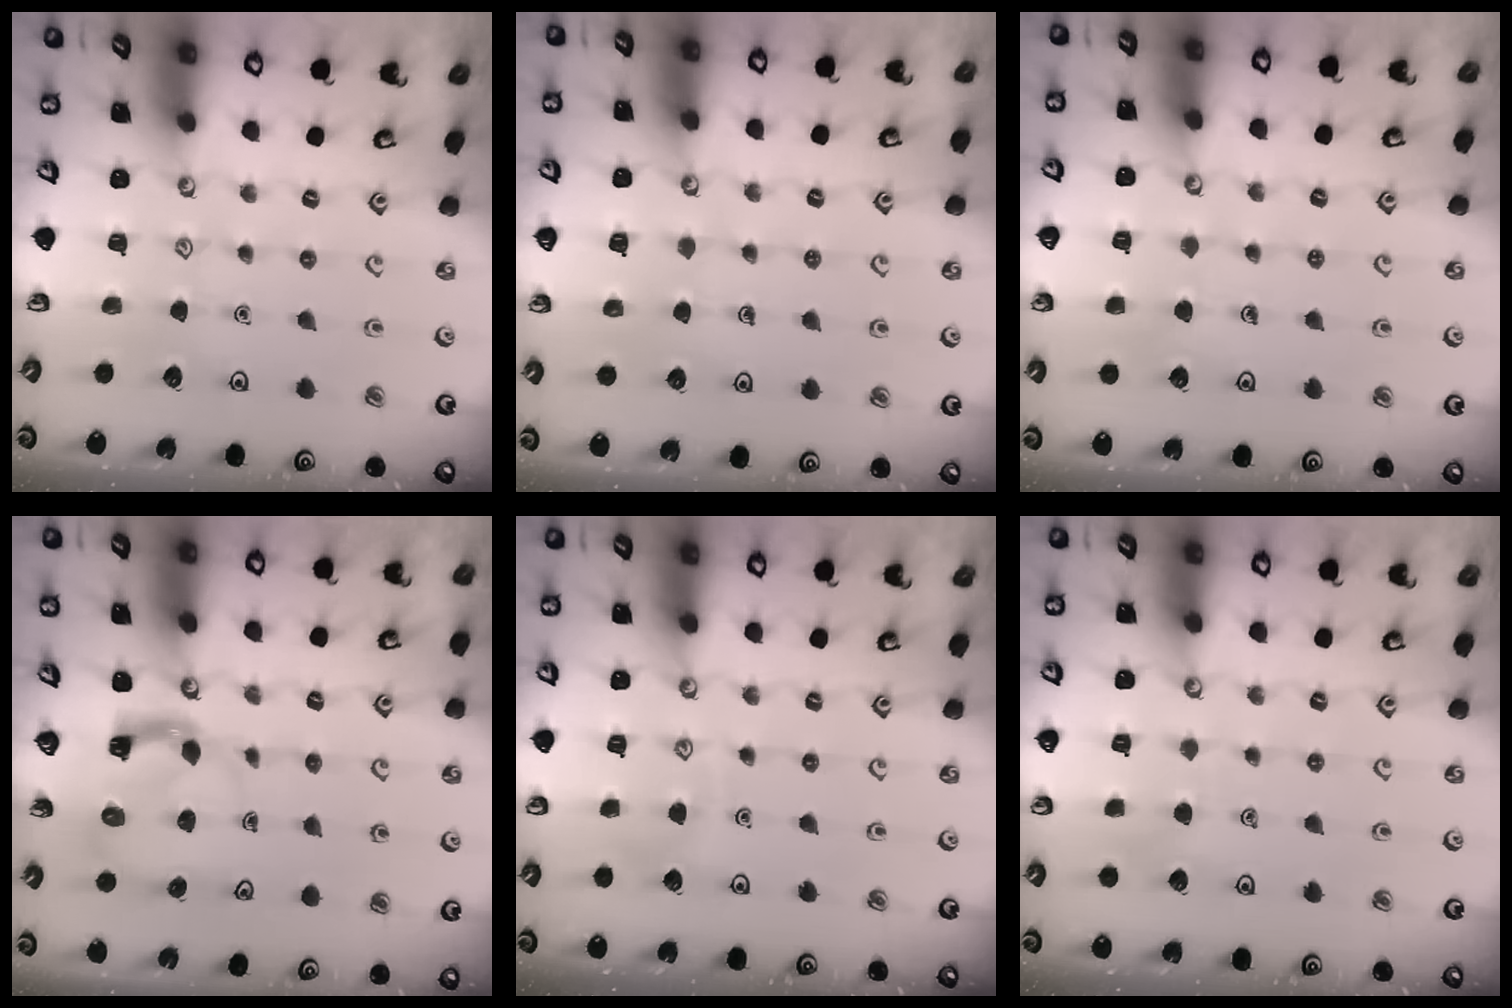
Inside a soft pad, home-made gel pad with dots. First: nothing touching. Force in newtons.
{"total": 3.9, "press": 3.9, "slide": 0.3}
{"total": 4.0, "press": 3.9, "slide": 0.4}
{"total": 3.9, "press": 3.9, "slide": 0.2}
{"total": 4.3, "press": 4.3, "slide": 0.5}
{"total": 3.6, "press": 3.6, "slide": 0.3}